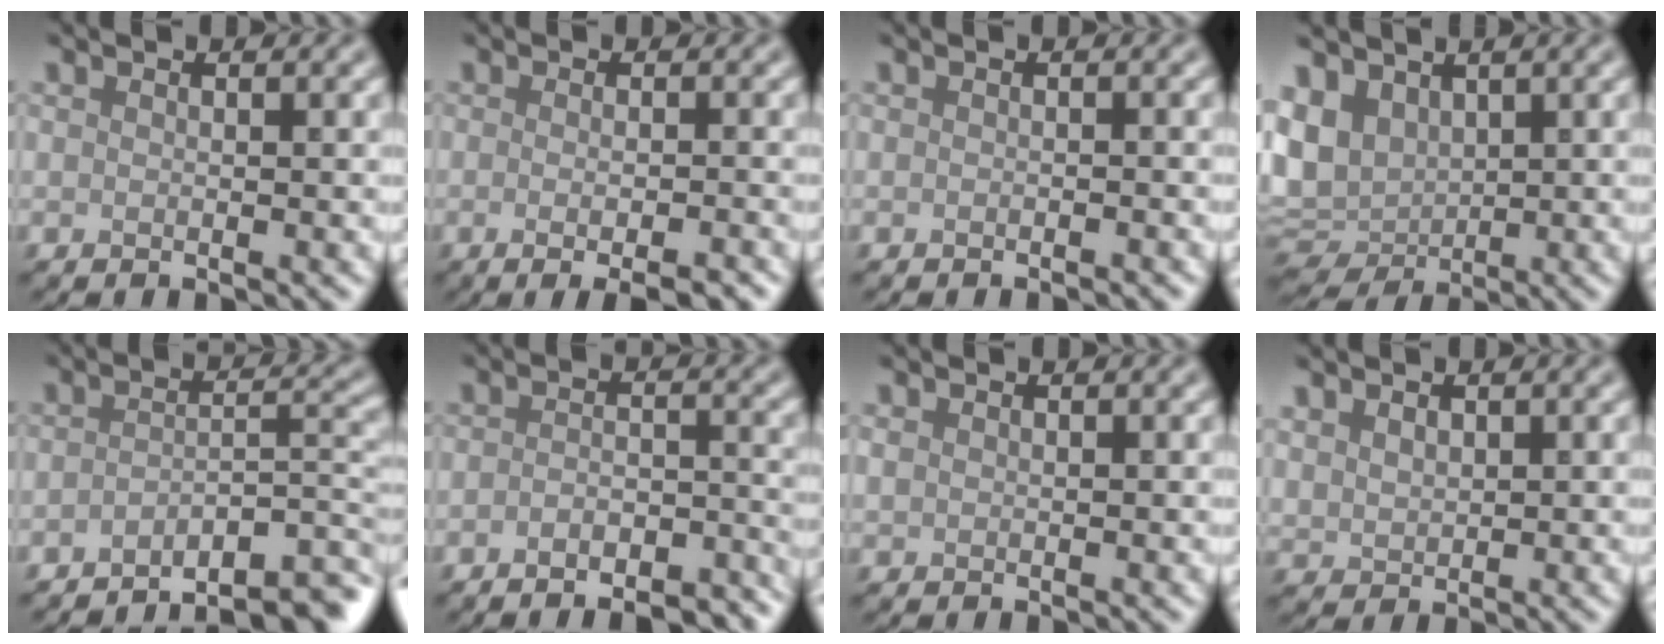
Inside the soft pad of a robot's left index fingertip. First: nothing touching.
{"total": 4.1, "force": [-1.7, 1.0, 3.6], "torque": [-0.049, -0.007, -0.019]}
{"total": 0.7, "force": [-0.6, 0.1, 0.3], "torque": [-0.003, 0.000, -0.009]}
{"total": 6.8, "force": [1.3, 5.1, 4.2], "torque": [-0.082, -0.002, 0.032]}
{"total": 6.3, "force": [-4.6, 1.4, 4.1], "torque": [-0.046, 0.008, -0.070]}
{"total": 5.4, "force": [-4.2, 1.6, 3.0], "torque": [-0.044, -0.002, -0.053]}
{"total": 0.6, "force": [0.3, 0.5, 0.2], "torque": [-0.003, 0.000, 0.006]}
{"total": 1.8, "force": [1.1, 1.2, 0.7], "torque": [-0.018, -0.001, 0.025]}